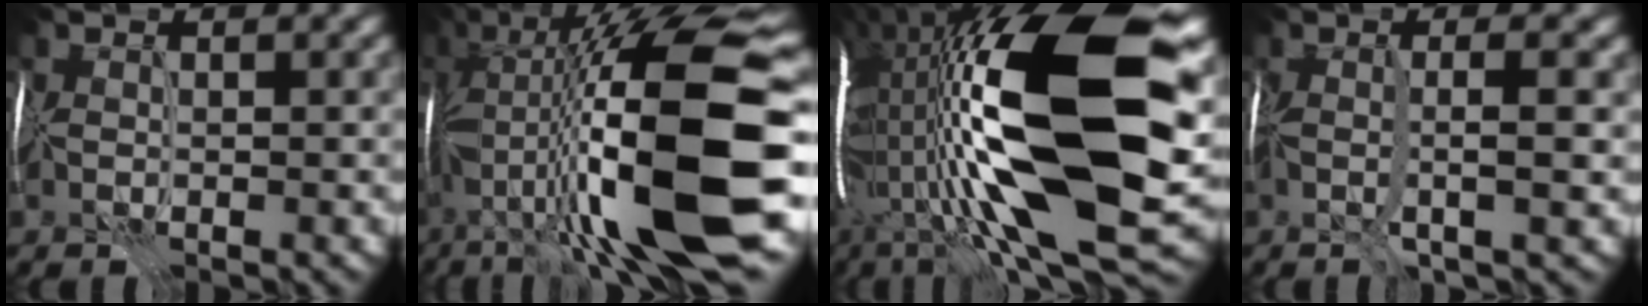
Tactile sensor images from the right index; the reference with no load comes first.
{"total": 16.6, "force": [-2.7, 4.1, 15.8], "torque": [-0.276, 0.035, -0.048]}
{"total": 21.2, "force": [-0.1, 7.5, 19.9], "torque": [-0.394, 0.015, -0.022]}
{"total": 2.6, "force": [-0.4, 0.2, 2.6], "torque": [-0.048, -0.003, -0.008]}